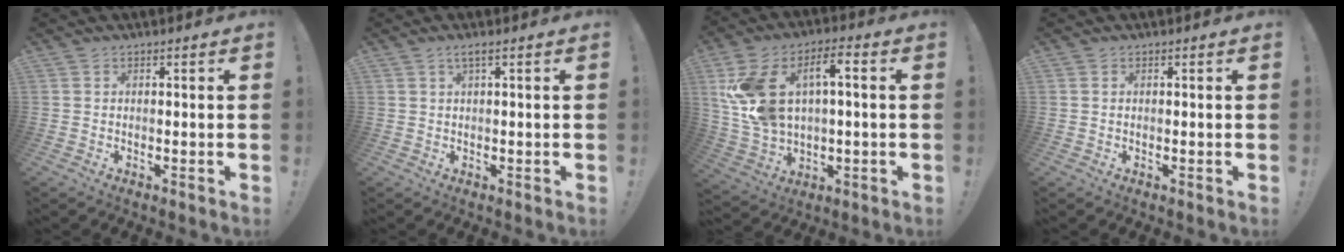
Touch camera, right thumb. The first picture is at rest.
{"total": 2.1, "force": [0.7, -0.2, 2.0], "torque": [-0.040, -0.001, 0.012]}
{"total": 14.8, "force": [3.2, 9.2, 11.2], "torque": [-0.221, -0.005, 0.057]}
{"total": 0.0}